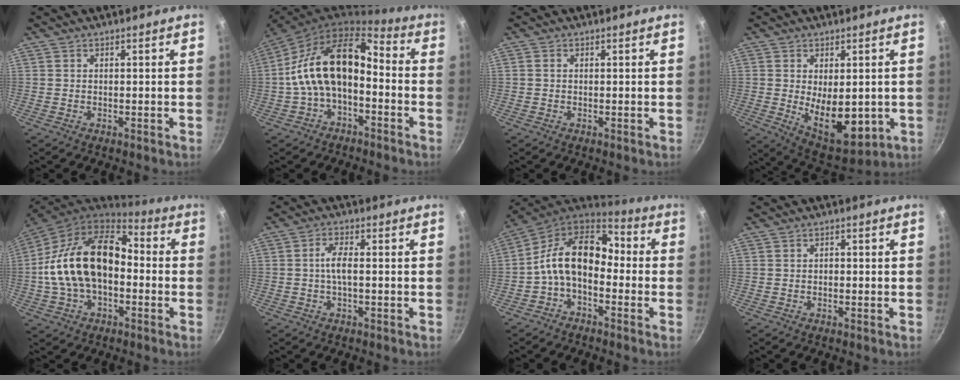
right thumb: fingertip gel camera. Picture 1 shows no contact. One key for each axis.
{"total": 15.2, "fx": -2.4, "fy": 8.9, "fz": 12.1, "tx": -0.200, "ty": 0.059, "tz": -0.056}
{"total": 0.6, "fx": 0.0, "fy": 0.5, "fz": 0.3, "tx": -0.004, "ty": 0.004, "tz": -0.001}
{"total": 12.6, "fx": -0.9, "fy": 6.9, "fz": 10.5, "tx": -0.132, "ty": -0.024, "tz": 0.011}
{"total": 20.3, "fx": -1.0, "fy": 13.0, "fz": 15.5, "tx": -0.263, "ty": 0.046, "tz": -0.028}
{"total": 3.6, "fx": -0.4, "fy": 1.3, "fz": 3.4, "tx": -0.079, "ty": 0.013, "tz": -0.012}
{"total": 14.5, "fx": -1.8, "fy": 9.5, "fz": 10.8, "tx": -0.174, "ty": 0.050, "tz": -0.057}
{"total": 0.9, "fx": -0.2, "fy": 0.7, "fz": 0.5, "tx": -0.009, "ty": 0.005, "tz": -0.005}